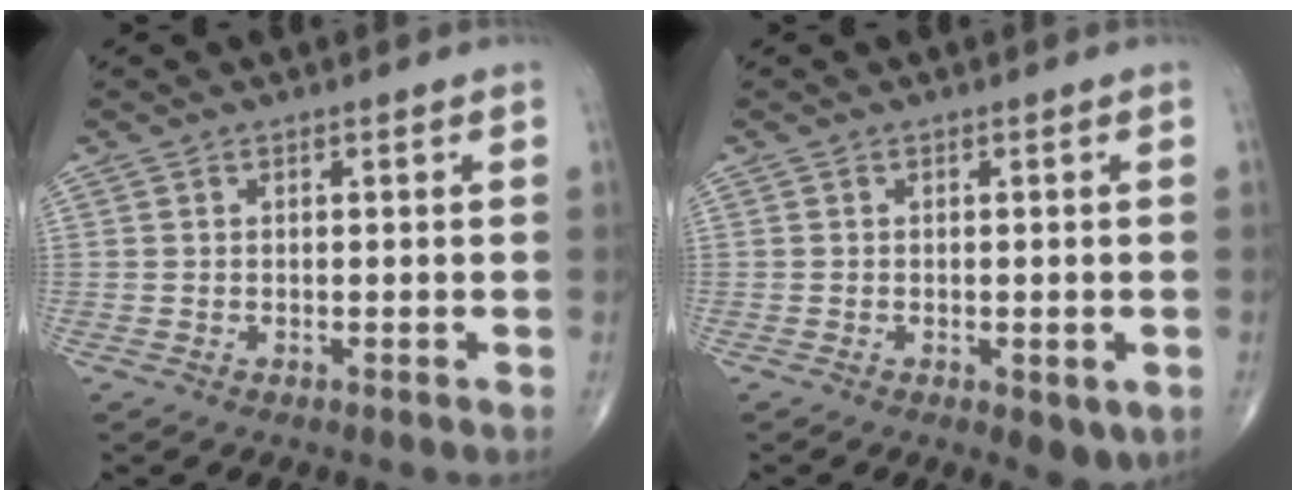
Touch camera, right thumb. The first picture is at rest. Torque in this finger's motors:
{"motor_torque": [-0.29, 0.08, 0.26, 0.10, 0.09]}